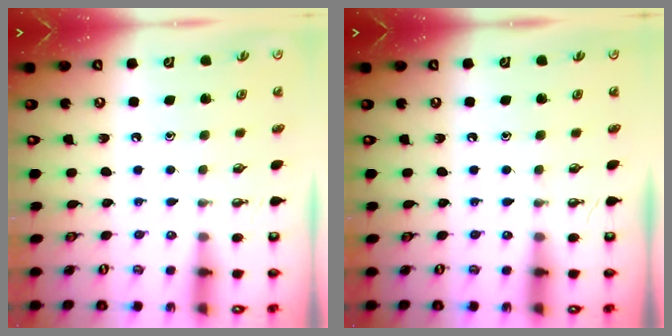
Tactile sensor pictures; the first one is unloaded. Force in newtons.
{"total": 0.0}